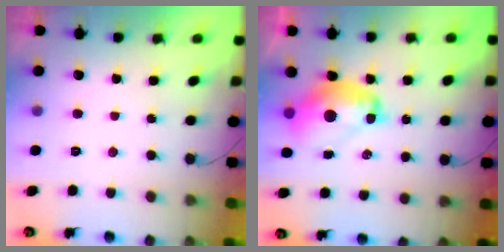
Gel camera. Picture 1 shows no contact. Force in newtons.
{"total": 12.3, "press": 12.2, "slide": 1.1}